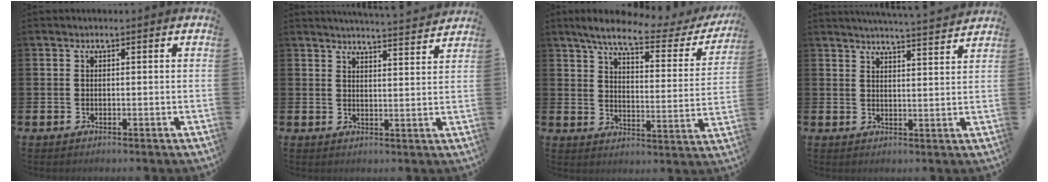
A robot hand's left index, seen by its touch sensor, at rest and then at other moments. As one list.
[{"total": 4.3, "force": [4.2, -0.6, 0.4], "torque": [-0.008, -0.035, 0.071]}, {"total": 7.4, "force": [6.0, 1.5, 3.9], "torque": [-0.094, -0.033, 0.096]}, {"total": 4.4, "force": [4.3, -0.8, 0.5], "torque": [-0.012, -0.034, 0.072]}]